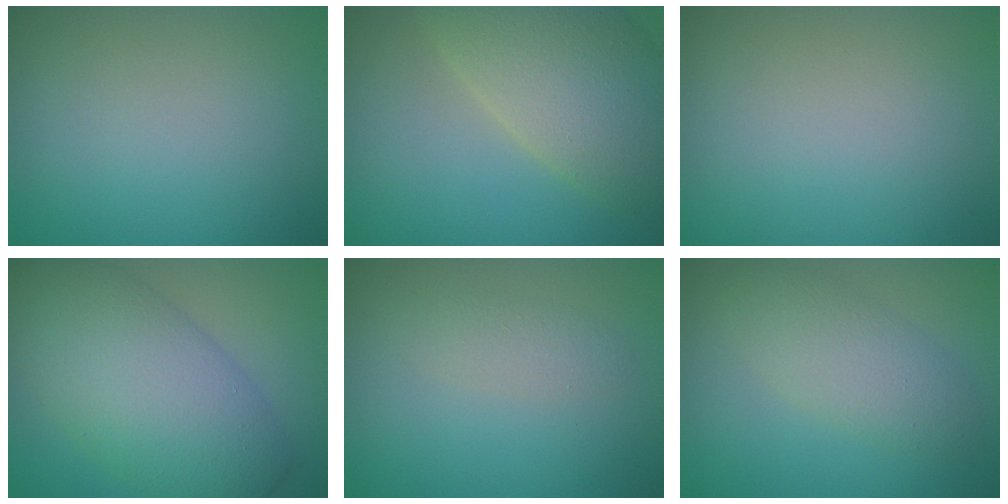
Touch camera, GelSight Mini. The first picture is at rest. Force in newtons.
{"total": 9.5, "press": 9.4, "slide": 1.2}
{"total": 0.0}
{"total": 10.0, "press": 10.0, "slide": 0.2}
{"total": 1.5, "press": 1.5, "slide": 0.1}
{"total": 3.8, "press": 3.8, "slide": 0.0}